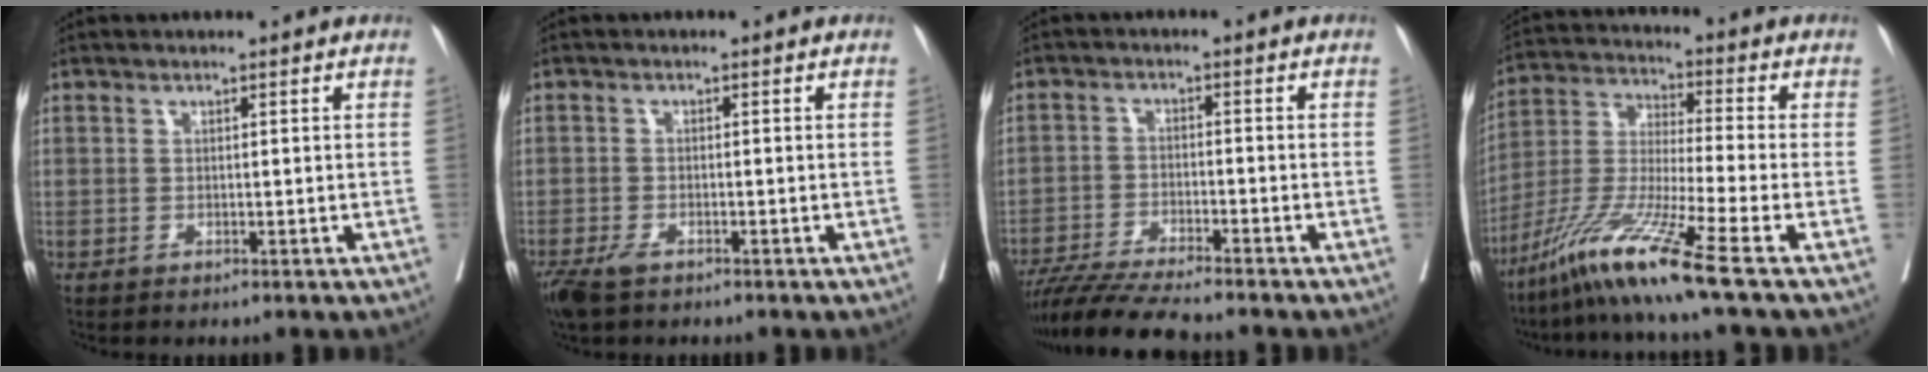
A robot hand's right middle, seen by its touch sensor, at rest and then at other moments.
{"total": 3.9, "force": [-2.8, 1.5, 2.4], "torque": [-0.049, -0.008, -0.047]}
{"total": 9.7, "force": [-8.6, -0.4, 4.4], "torque": [-0.068, -0.026, -0.146]}
{"total": 13.3, "force": [-8.6, -1.7, 10.0], "torque": [-0.209, -0.037, -0.165]}